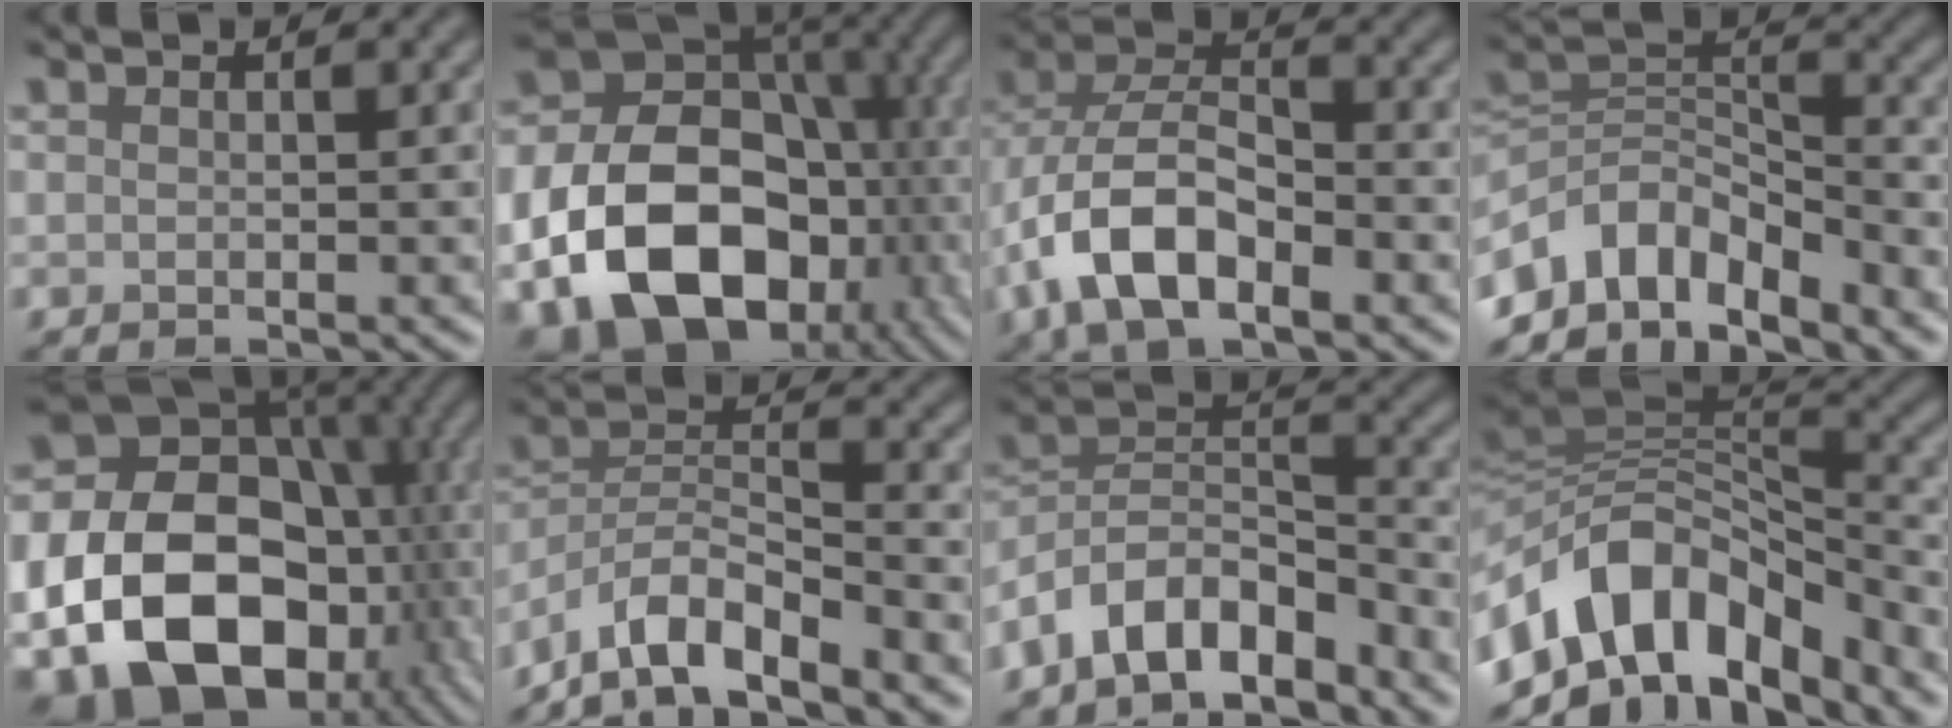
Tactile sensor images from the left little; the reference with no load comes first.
{"total": 19.0, "force": [-4.8, 13.9, 12.0], "torque": [-0.215, -0.035, -0.067]}
{"total": 9.6, "force": [-3.7, 5.5, 7.0], "torque": [-0.141, 0.004, -0.077]}
{"total": 8.4, "force": [-6.2, 4.1, 3.9], "torque": [-0.055, -0.006, -0.124]}
{"total": 23.0, "force": [-3.8, 17.5, 14.4], "torque": [-0.268, -0.016, -0.066]}
{"total": 7.1, "force": [-5.6, 1.8, 3.9], "torque": [-0.064, 0.002, -0.112]}
{"total": 8.6, "force": [-5.8, 4.2, 4.7], "torque": [-0.070, 0.007, -0.122]}
{"total": 11.7, "force": [-5.1, 6.9, 7.9], "torque": [-0.137, 0.022, -0.105]}